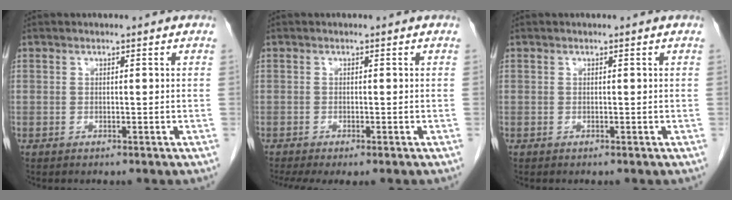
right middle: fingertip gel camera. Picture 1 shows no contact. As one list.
[{"total": 5.1, "force": [-4.0, 1.0, 3.0], "torque": [-0.043, -0.014, -0.064]}, {"total": 0.0}]